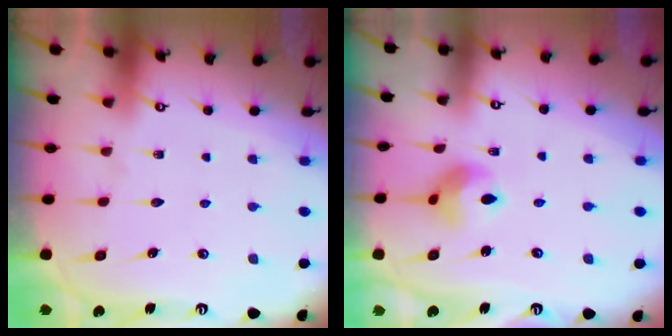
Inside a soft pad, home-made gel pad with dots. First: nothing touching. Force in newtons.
{"total": 7.2, "press": 7.2, "slide": 0.3}